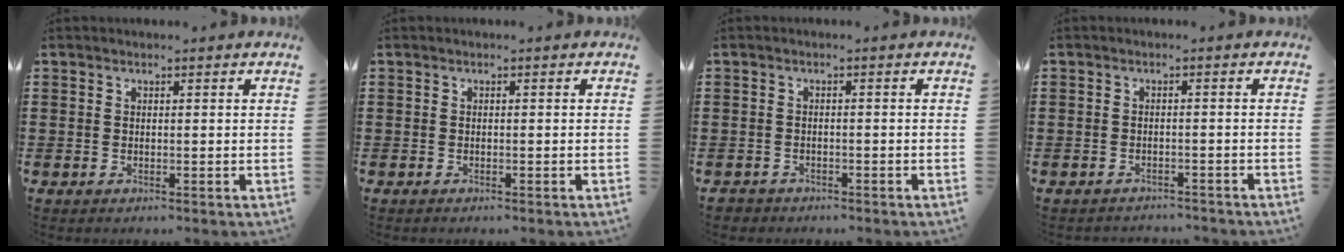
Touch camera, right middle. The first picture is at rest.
{"total": 0.0}
{"total": 1.1, "force": [-1.0, 0.4, -0.1], "torque": [-0.002, 0.003, -0.024]}
{"total": 1.5, "force": [-1.4, 0.2, -0.2], "torque": [-0.001, 0.003, -0.033]}